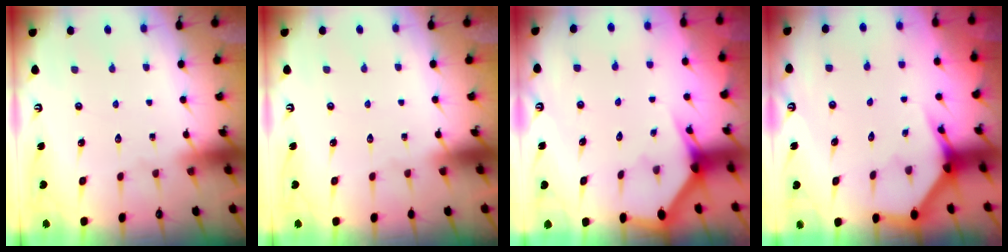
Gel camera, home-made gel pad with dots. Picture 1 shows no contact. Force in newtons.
{"total": 0.0}
{"total": 2.8, "press": 2.8, "slide": 0.1}
{"total": 3.8, "press": 3.8, "slide": 0.2}